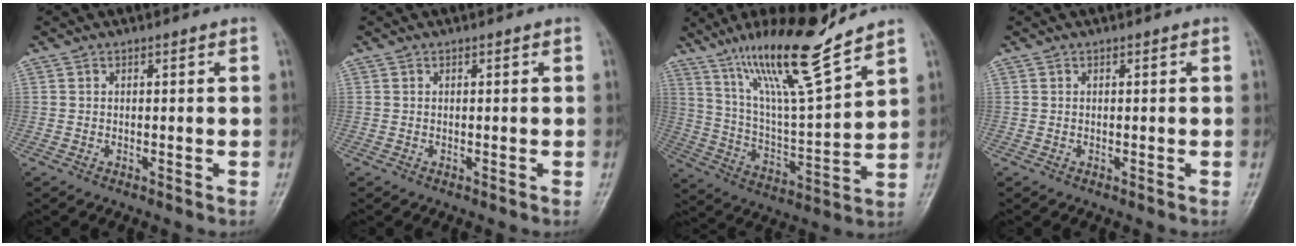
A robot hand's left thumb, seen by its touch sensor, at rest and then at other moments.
{"total": 0.0}
{"total": 18.2, "force": [13.3, 1.9, 12.2], "torque": [-0.199, -0.072, 0.244]}
{"total": 0.0}